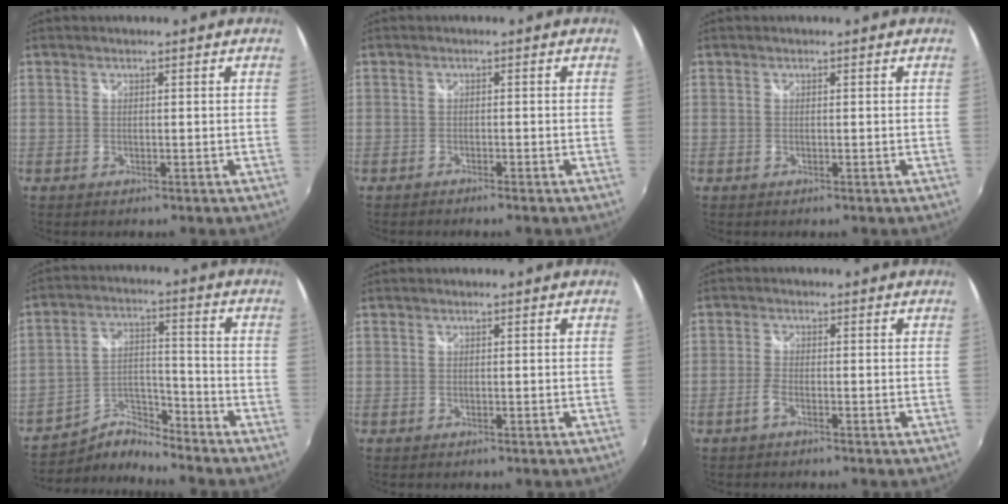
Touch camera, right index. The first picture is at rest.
{"total": 1.2, "force": [-1.1, 0.2, 0.4], "torque": [-0.017, -0.003, -0.023]}
{"total": 0.0}
{"total": 7.6, "force": [-7.4, 1.7, 0.5], "torque": [-0.018, 0.031, -0.149]}
{"total": 0.0}
{"total": 2.0, "force": [-1.3, 0.5, 1.4], "torque": [-0.042, 0.002, -0.032]}